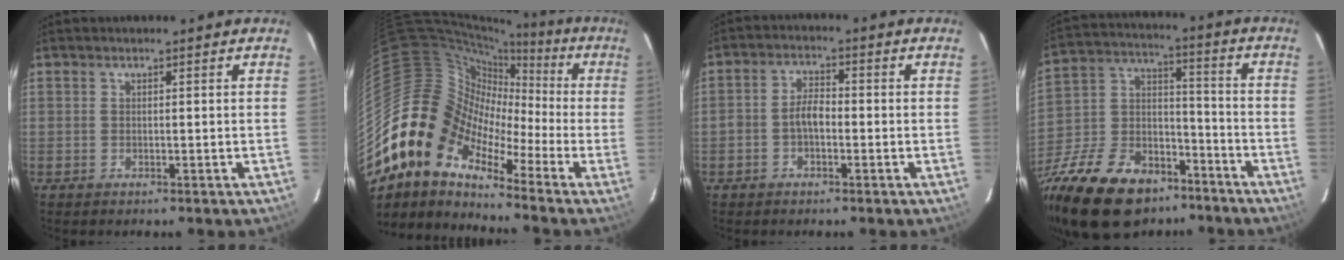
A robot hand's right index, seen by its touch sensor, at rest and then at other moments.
{"total": 14.3, "force": [-6.3, 10.3, 7.6], "torque": [-0.123, 0.007, -0.144]}
{"total": 3.6, "force": [-1.3, 1.9, 2.8], "torque": [-0.058, 0.012, -0.025]}
{"total": 28.8, "force": [-20.0, 14.9, 14.2], "torque": [-0.324, 0.013, -0.319]}